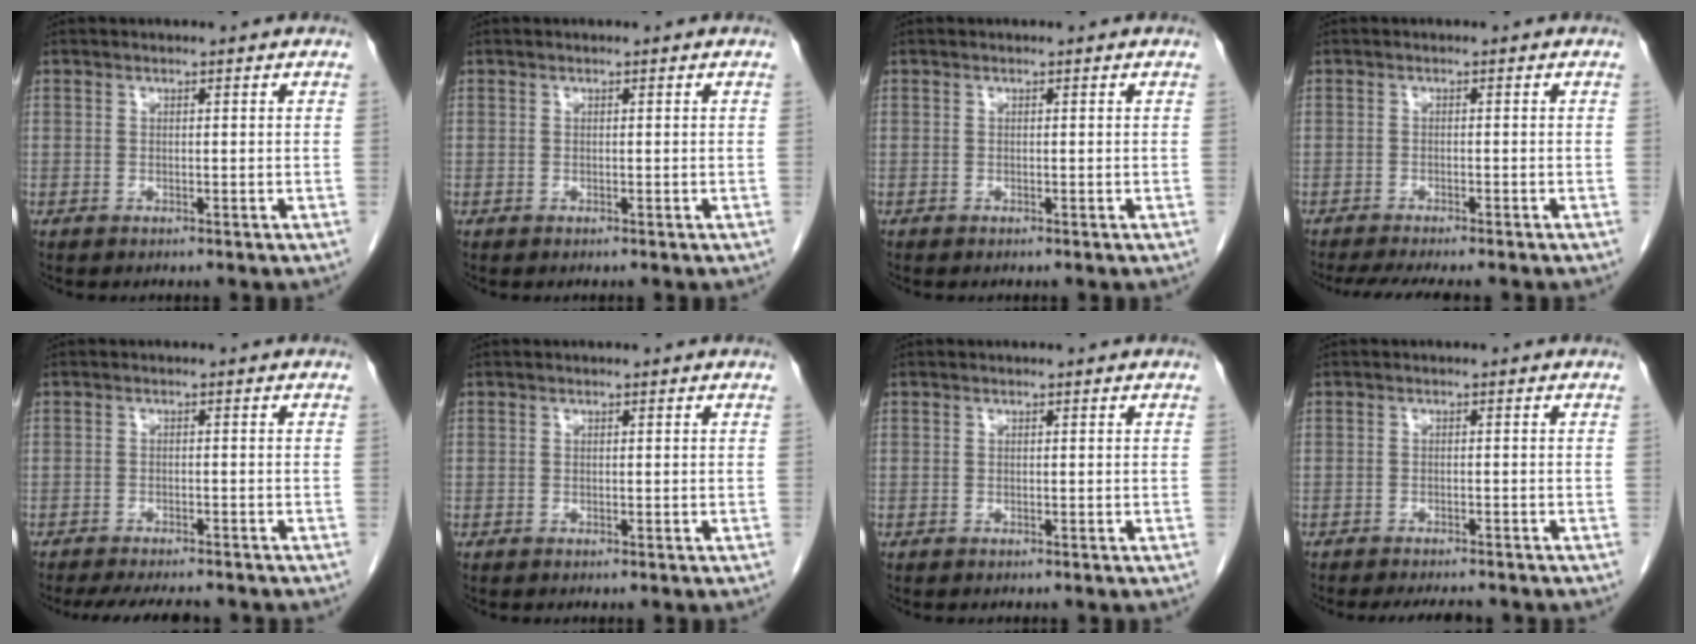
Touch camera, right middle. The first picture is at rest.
{"total": 0.0}
{"total": 0.9, "force": [0.9, 0.1, 0.0], "torque": [0.000, 0.001, 0.014]}
{"total": 8.4, "force": [-7.2, 1.3, 4.2], "torque": [-0.058, -0.010, -0.105]}
{"total": 9.3, "force": [-8.2, 2.0, 4.0], "torque": [-0.056, -0.011, -0.112]}
{"total": 0.0}
{"total": 0.0}
{"total": 5.4, "force": [-4.9, 1.1, 2.0], "torque": [-0.024, -0.008, -0.068]}